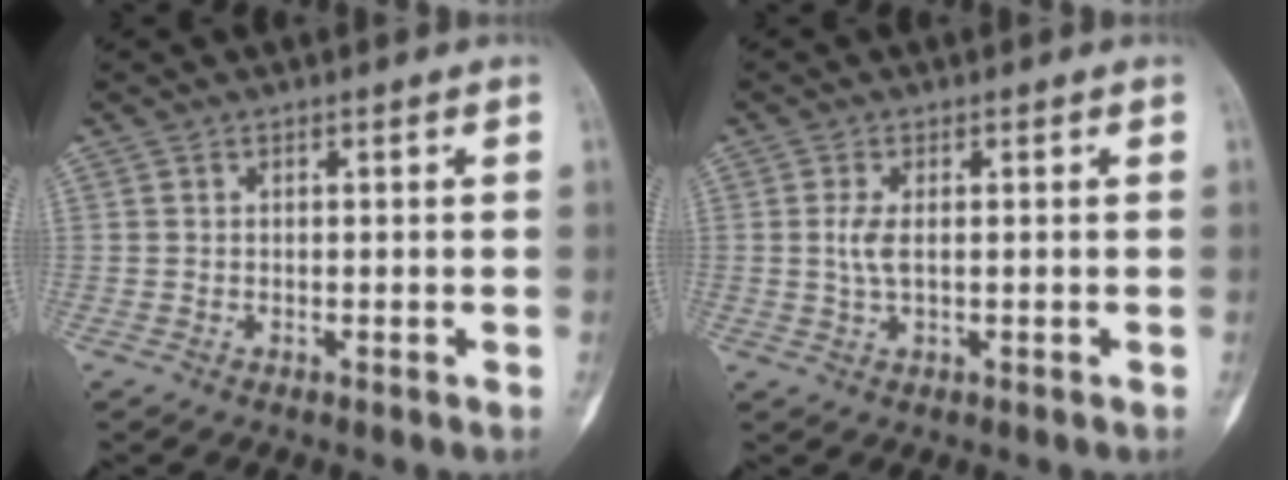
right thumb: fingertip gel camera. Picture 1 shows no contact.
{"total": 3.1, "force": [0.2, 1.5, 2.7], "torque": [-0.060, -0.003, 0.002]}